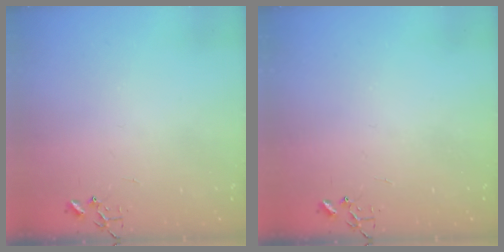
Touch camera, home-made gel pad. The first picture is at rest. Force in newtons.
{"total": 0.0}